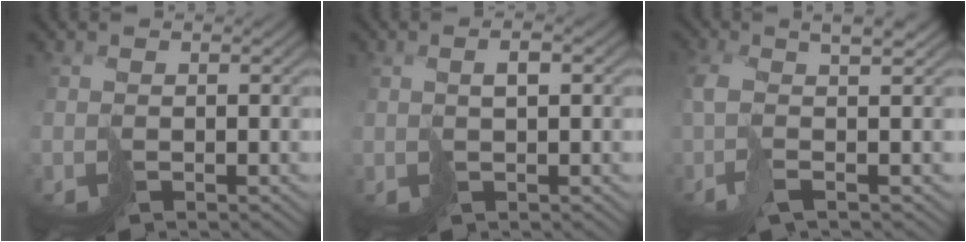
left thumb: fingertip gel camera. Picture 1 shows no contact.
{"total": 1.8, "force": [0.8, 0.4, 1.6], "torque": [-0.029, 0.006, 0.016]}
{"total": 6.9, "force": [0.1, 2.0, 6.6], "torque": [-0.116, 0.006, -0.007]}